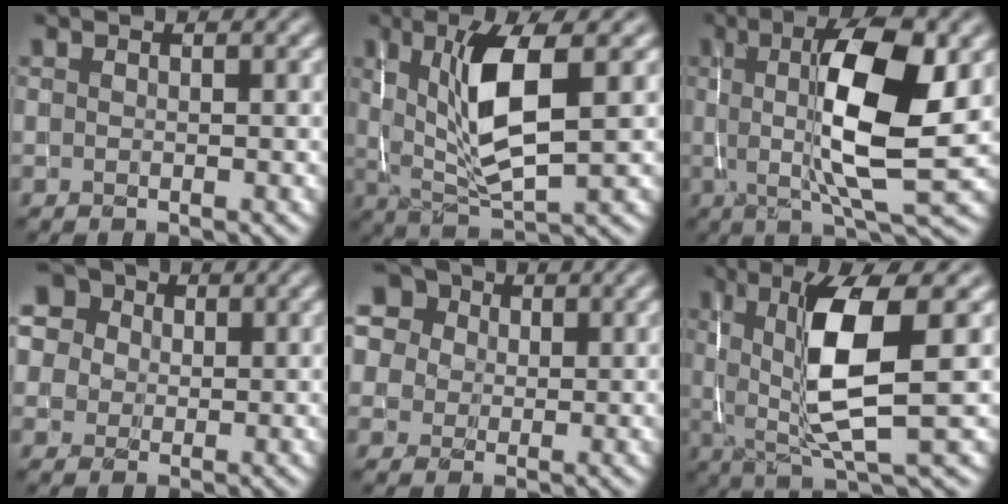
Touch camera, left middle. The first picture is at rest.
{"total": 6.8, "force": [1.3, 1.8, 6.4], "torque": [-0.120, -0.009, 0.030]}
{"total": 9.7, "force": [1.1, 2.4, 9.3], "torque": [-0.141, -0.007, 0.022]}
{"total": 9.5, "force": [4.4, 7.3, 4.2], "torque": [-0.088, 0.034, 0.049]}
{"total": 10.7, "force": [5.2, 8.0, 4.8], "torque": [-0.111, 0.036, 0.067]}
{"total": 8.0, "force": [0.8, 1.8, 7.7], "torque": [-0.134, -0.008, 0.020]}